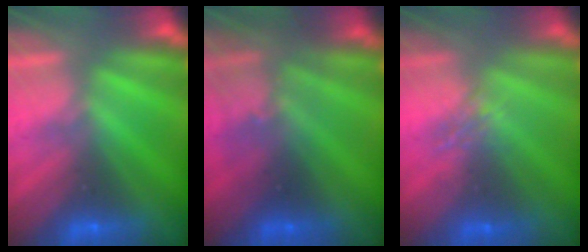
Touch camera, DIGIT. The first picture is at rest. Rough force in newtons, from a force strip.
{"total": 2.9}
{"total": 1.6}